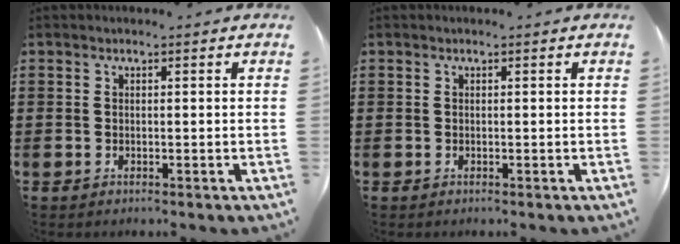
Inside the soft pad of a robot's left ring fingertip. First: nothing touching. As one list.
[{"total": 0.0}]